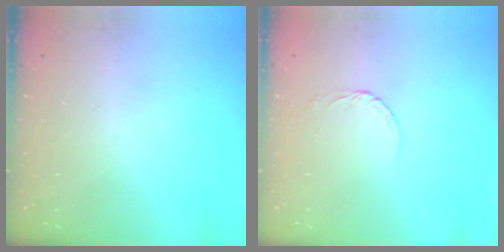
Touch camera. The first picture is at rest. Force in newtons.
{"total": 2.6, "press": 2.6, "slide": 0.1}